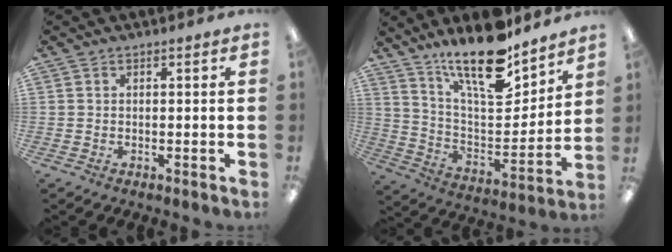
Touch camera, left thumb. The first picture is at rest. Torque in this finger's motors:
{"motor_torque": [2.29, 1.05, 1.53, -1.24, 0.10]}